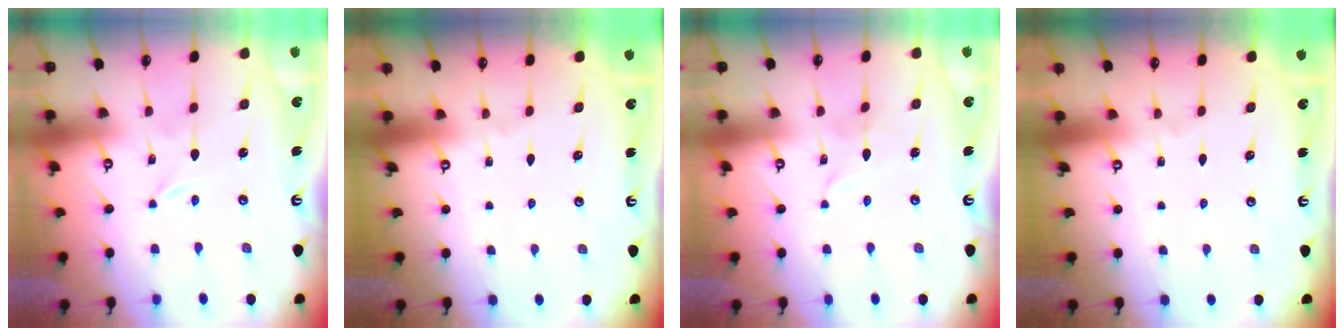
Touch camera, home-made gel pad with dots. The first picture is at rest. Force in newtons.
{"total": 0.0}
{"total": 1.5, "press": 1.4, "slide": 0.2}
{"total": 0.0}